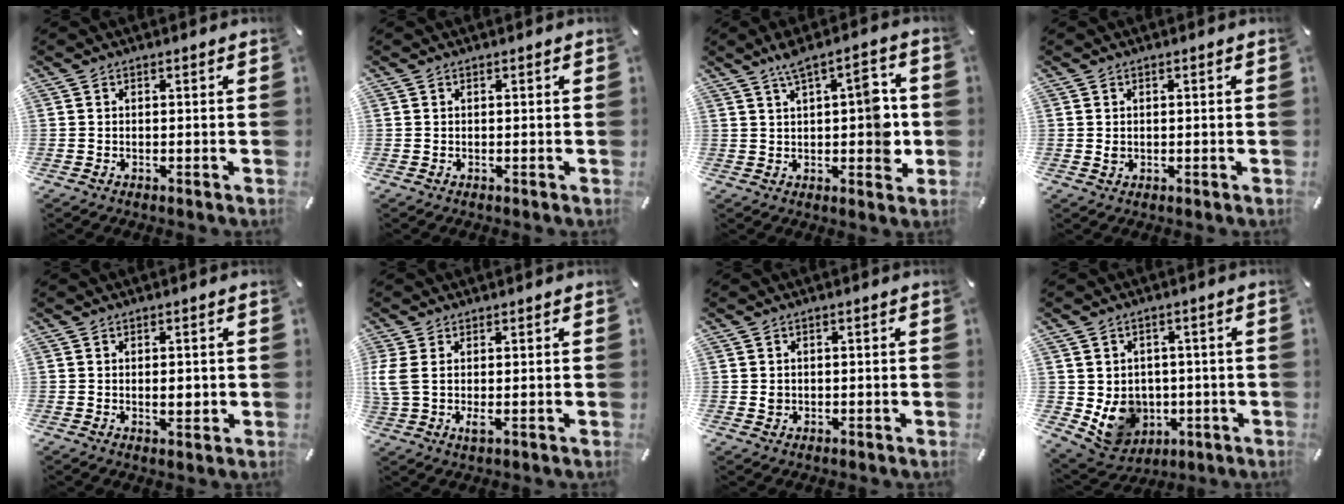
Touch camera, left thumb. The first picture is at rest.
{"total": 0.0}
{"total": 11.1, "force": [1.5, 4.9, 9.9], "torque": [-0.126, -0.003, 0.023]}
{"total": 1.1, "force": [0.0, 1.0, 0.5], "torque": [-0.011, 0.004, 0.000]}
{"total": 2.7, "force": [0.2, 1.6, 2.2], "torque": [-0.028, -0.002, -0.001]}
{"total": 4.5, "force": [0.3, 1.4, 4.2], "torque": [-0.098, -0.013, 0.006]}
{"total": 1.2, "force": [0.1, 1.1, 0.4], "torque": [-0.009, 0.004, 0.000]}
{"total": 9.3, "force": [-1.0, 8.6, 3.3], "torque": [-0.064, -0.010, -0.011]}